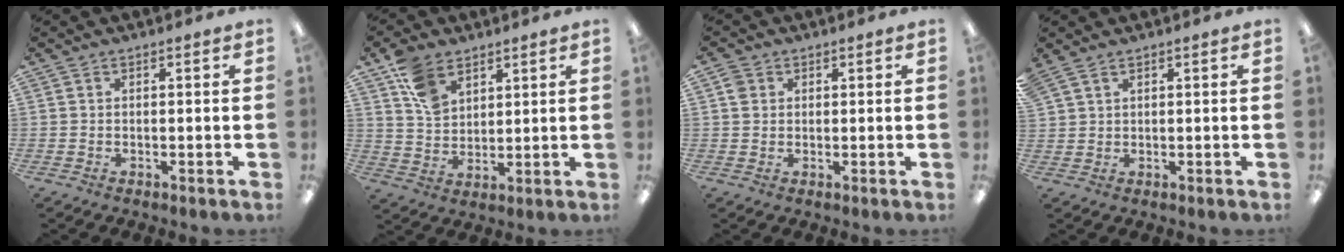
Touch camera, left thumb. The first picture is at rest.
{"total": 9.5, "force": [5.8, 6.2, 4.2], "torque": [-0.079, -0.016, 0.111]}
{"total": 3.0, "force": [1.4, 2.5, 0.8], "torque": [-0.007, -0.001, 0.022]}
{"total": 2.7, "force": [2.1, 1.4, 1.0], "torque": [-0.022, -0.002, 0.041]}